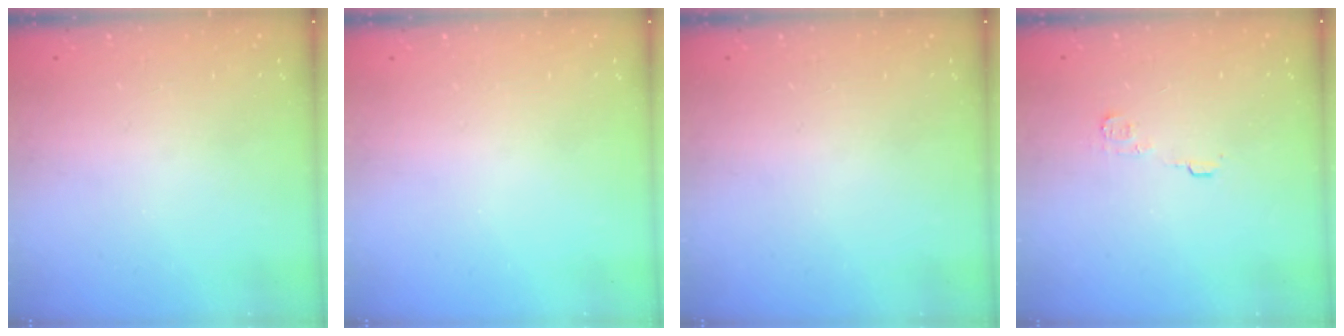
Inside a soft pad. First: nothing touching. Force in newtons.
{"total": 0.0}
{"total": 0.0}
{"total": 4.3, "press": 4.3, "slide": 0.5}